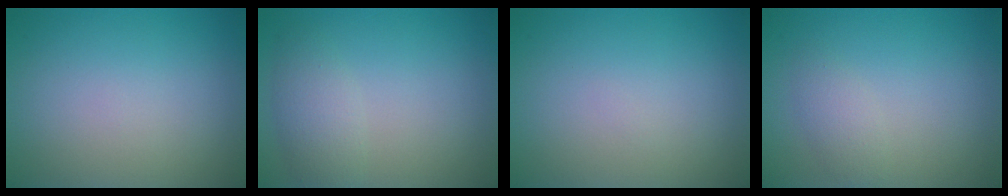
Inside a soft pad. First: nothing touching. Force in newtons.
{"total": 2.4, "press": 2.4, "slide": 0.1}
{"total": 0.0}
{"total": 1.6, "press": 1.6, "slide": 0.1}